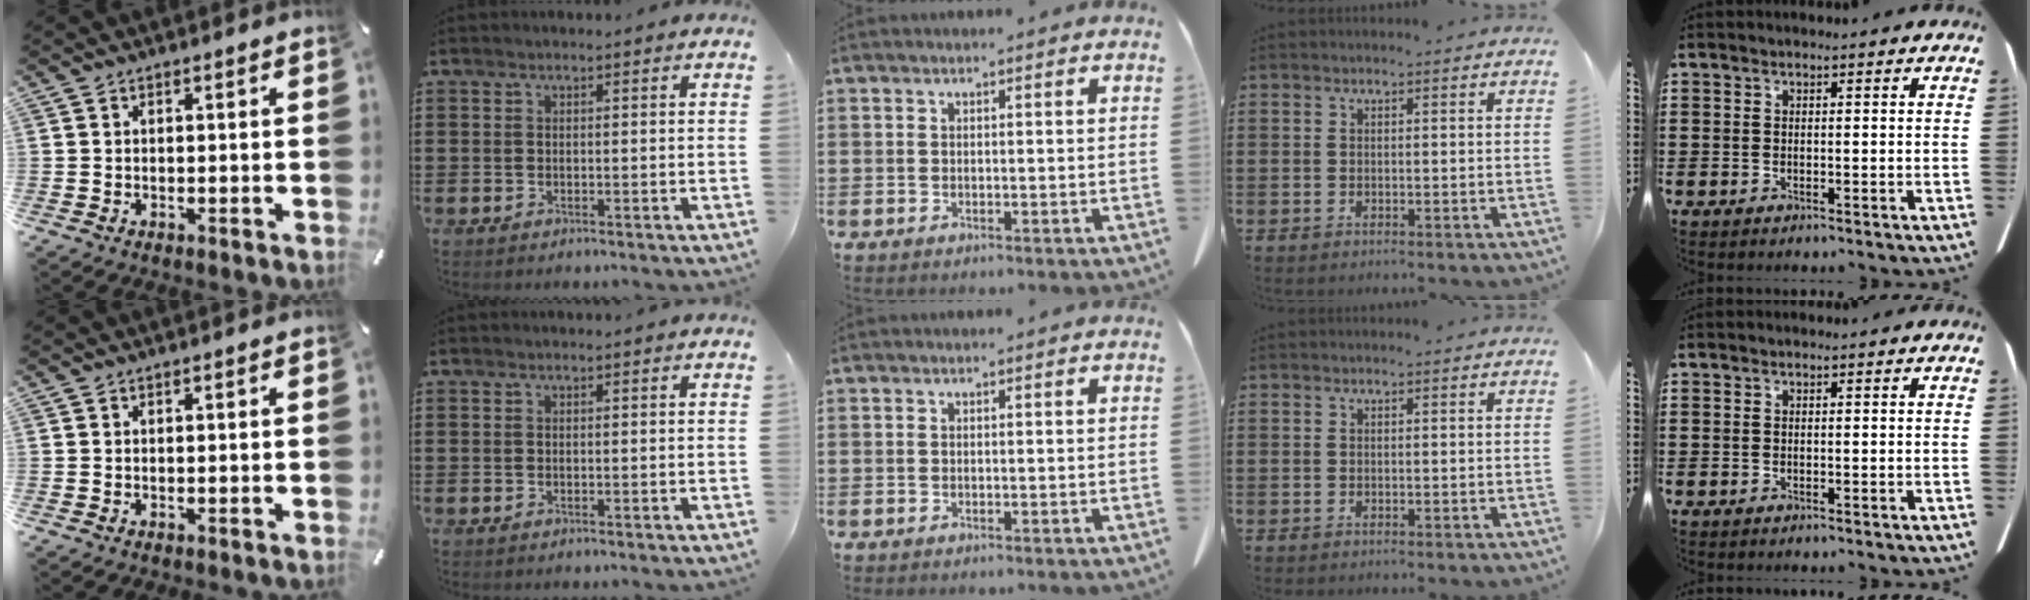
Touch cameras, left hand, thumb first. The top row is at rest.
{}